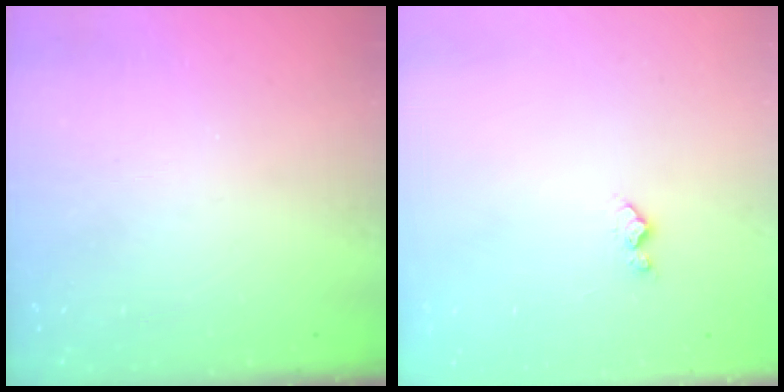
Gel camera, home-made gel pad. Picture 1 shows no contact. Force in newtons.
{"total": 3.8, "press": 3.8, "slide": 0.6}